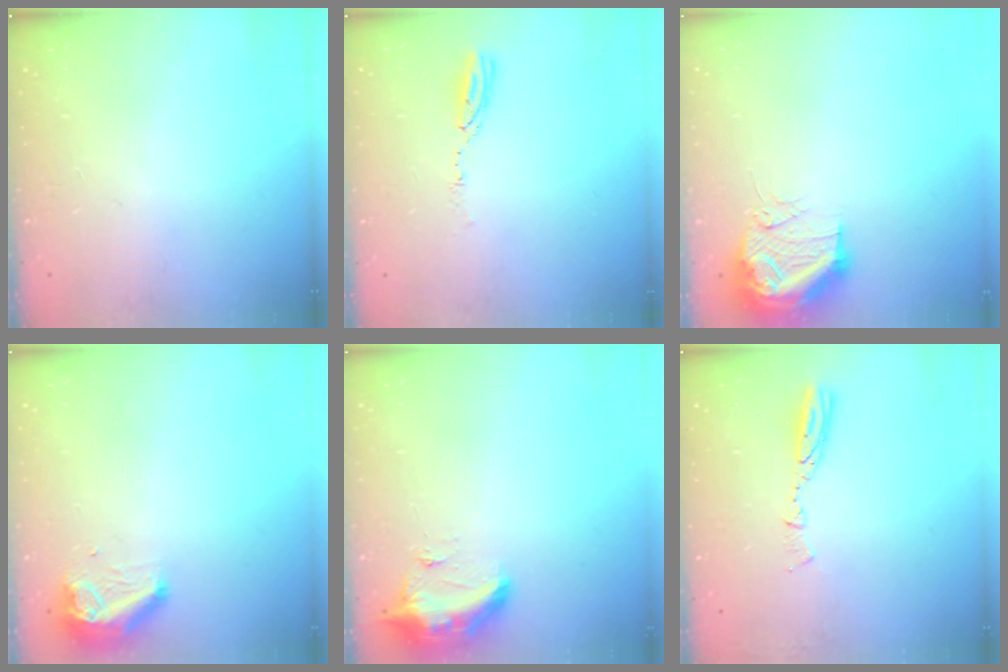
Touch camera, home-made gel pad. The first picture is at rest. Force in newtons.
{"total": 3.7, "press": 3.7, "slide": 0.2}
{"total": 11.7, "press": 11.6, "slide": 1.4}
{"total": 9.3, "press": 9.3, "slide": 0.7}
{"total": 9.6, "press": 9.4, "slide": 1.9}
{"total": 5.7, "press": 5.7, "slide": 0.5}